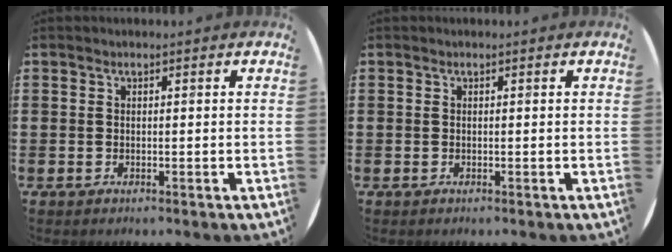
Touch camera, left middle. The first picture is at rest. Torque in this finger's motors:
{"motor_torque": [0.00, 0.00, 0.00, 0.01]}